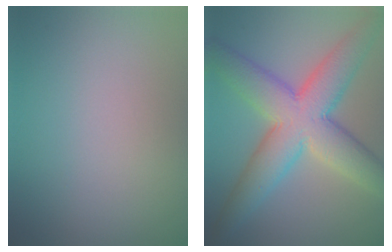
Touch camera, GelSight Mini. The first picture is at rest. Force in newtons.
{"total": 9.5, "press": 9.4, "slide": 0.5}